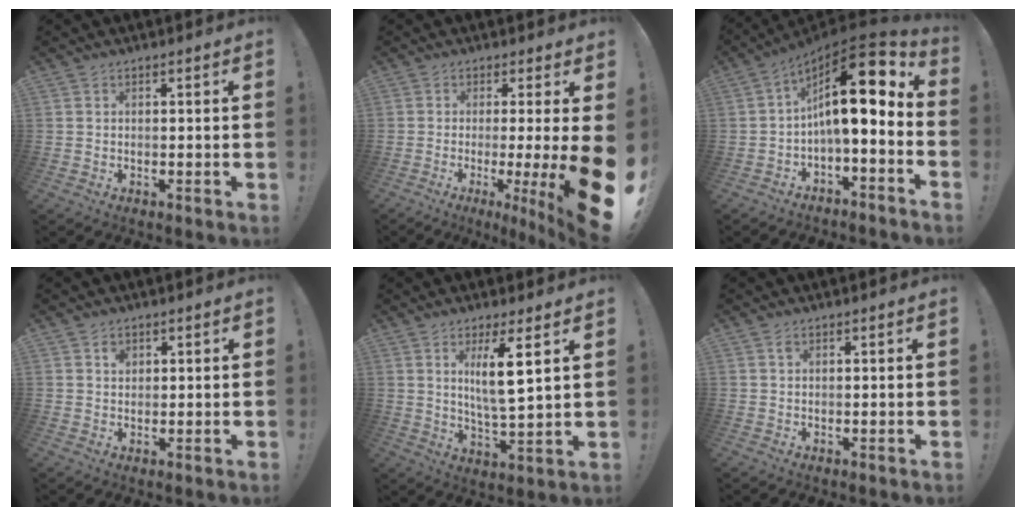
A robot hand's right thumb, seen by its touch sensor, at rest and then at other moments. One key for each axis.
{"total": 11.3, "fx": -2.0, "fy": -0.3, "fz": 11.2, "tx": -0.146, "ty": -0.017, "tz": -0.024}
{"total": 17.2, "fx": 4.4, "fy": 4.9, "fz": 16.0, "tx": -0.260, "ty": -0.033, "tz": 0.069}
{"total": 1.8, "fx": 0.9, "fy": 1.4, "fz": 0.6, "tx": 0.006, "ty": -0.006, "tz": 0.012}
{"total": 9.7, "fx": 3.7, "fy": 1.2, "fz": 8.9, "tx": -0.149, "ty": -0.023, "tz": 0.056}
{"total": 0.6, "fx": 0.3, "fy": 0.3, "fz": 0.5, "tx": -0.009, "ty": 0.001, "tz": 0.005}